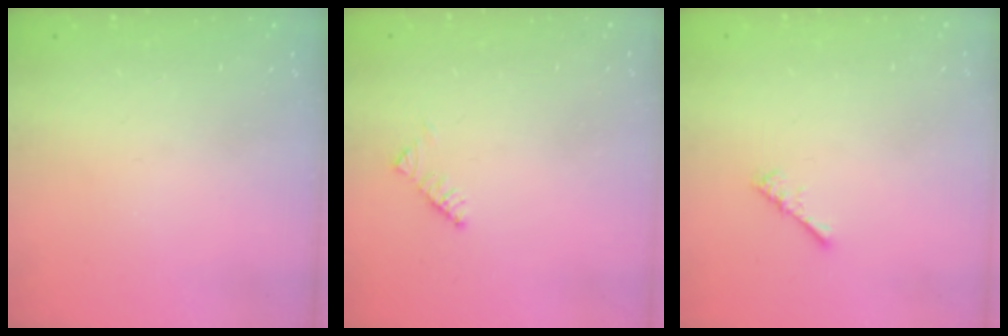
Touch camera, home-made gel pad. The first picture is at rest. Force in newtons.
{"total": 2.9, "press": 2.9, "slide": 0.5}
{"total": 0.9, "press": 0.9, "slide": 0.3}